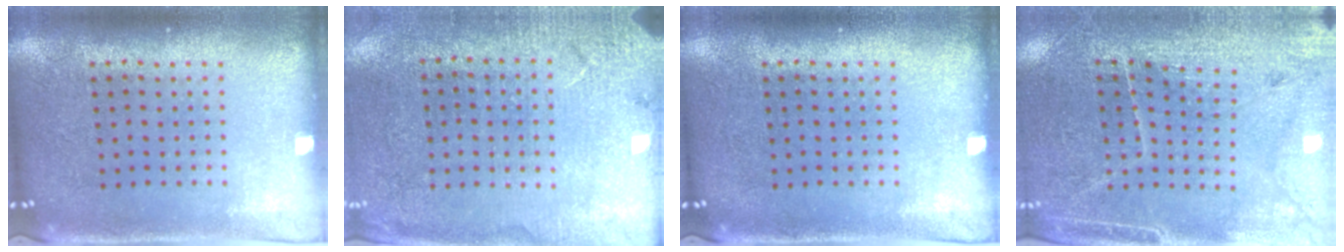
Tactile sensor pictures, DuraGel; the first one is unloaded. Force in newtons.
{"total": 2.6, "press": 2.6, "slide": 0.4}
{"total": 0.0}
{"total": 3.1, "press": 3.0, "slide": 1.0}